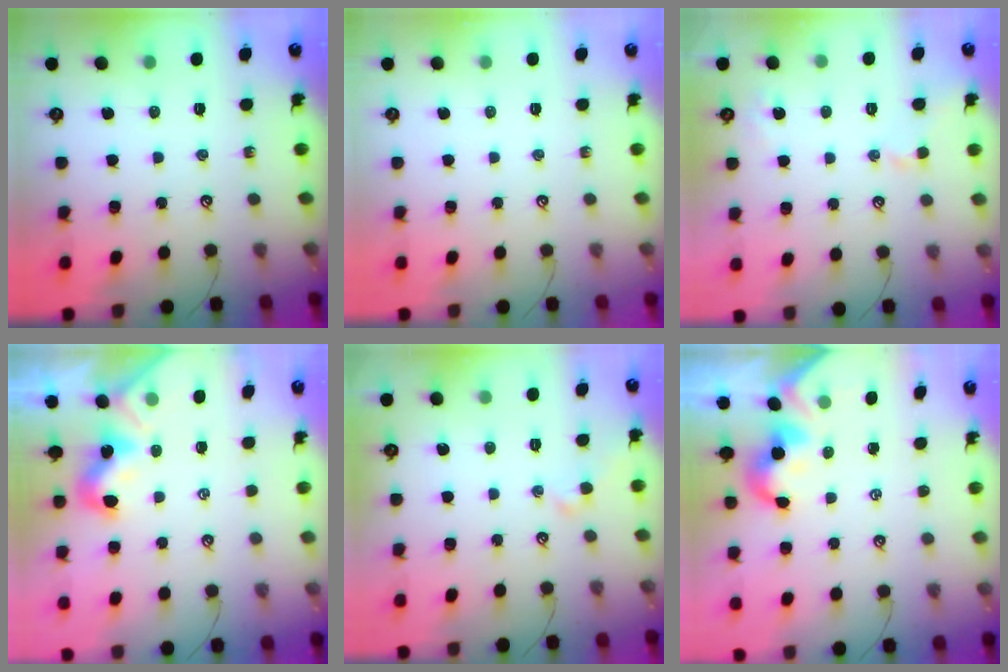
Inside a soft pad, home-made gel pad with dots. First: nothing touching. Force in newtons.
{"total": 0.0}
{"total": 2.1, "press": 2.0, "slide": 0.6}
{"total": 2.0, "press": 1.9, "slide": 0.5}
{"total": 1.1, "press": 1.0, "slide": 0.3}
{"total": 2.0, "press": 1.9, "slide": 0.5}